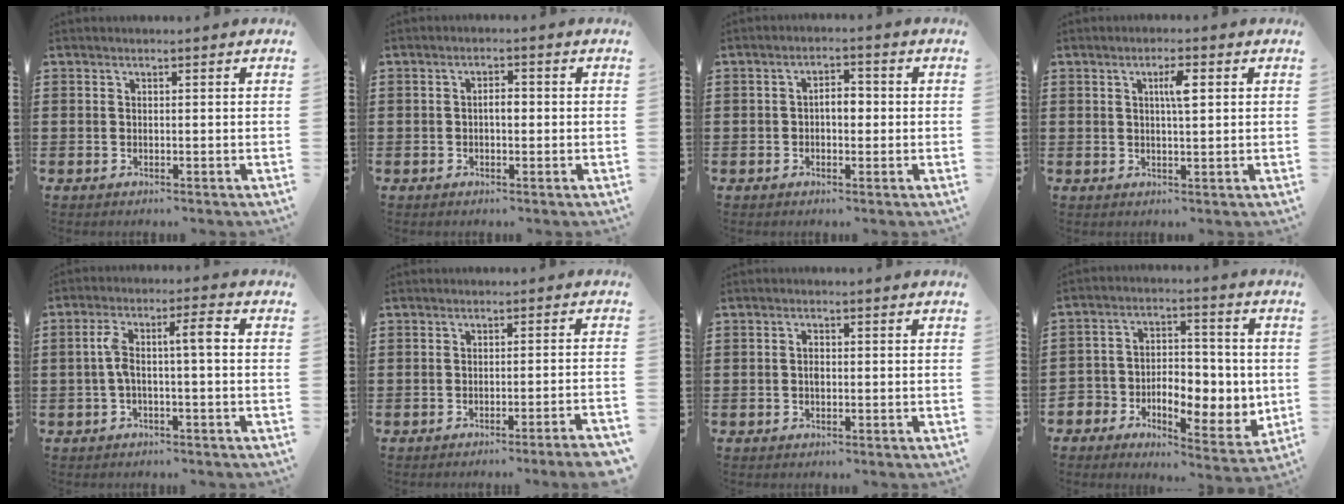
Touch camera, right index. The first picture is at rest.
{"total": 2.1, "force": [-0.2, 0.9, 1.9], "torque": [-0.036, 0.004, -0.005]}
{"total": 3.3, "force": [-0.3, 1.7, 2.8], "torque": [-0.053, 0.008, -0.009]}
{"total": 3.3, "force": [0.9, 0.7, 3.1], "torque": [-0.055, 0.004, 0.009]}
{"total": 5.8, "force": [-0.3, 1.3, 5.6], "torque": [-0.112, 0.009, -0.013]}
{"total": 2.6, "force": [-2.1, -0.7, 1.4], "torque": [-0.022, -0.006, -0.042]}
{"total": 1.4, "force": [-0.1, 0.7, 1.2], "torque": [-0.025, 0.001, -0.003]}
{"total": 6.4, "force": [-0.9, 5.3, 3.4], "torque": [-0.067, -0.002, -0.015]}